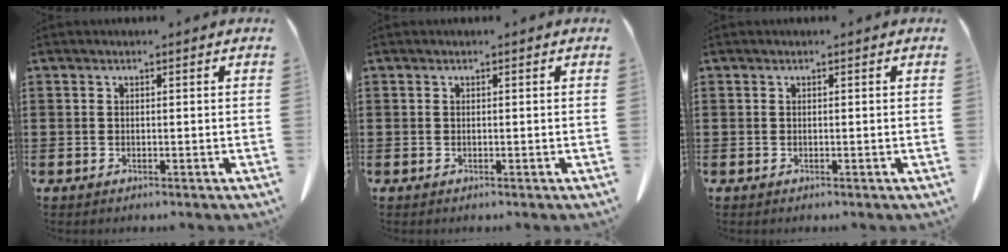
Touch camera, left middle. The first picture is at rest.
{"total": 0.0}
{"total": 0.0}